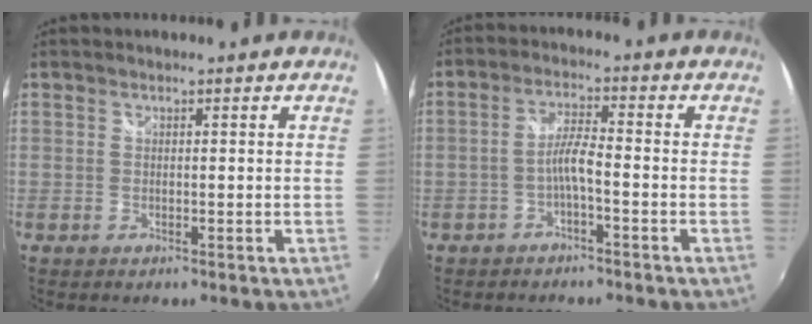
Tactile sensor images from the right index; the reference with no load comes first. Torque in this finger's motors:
{"motor_torque": [0.11, 0.00, 0.33, 0.09]}